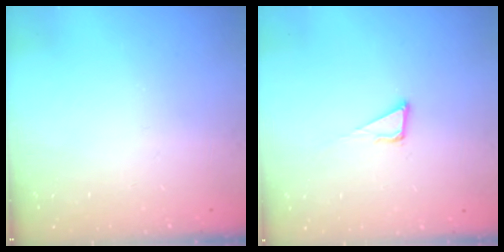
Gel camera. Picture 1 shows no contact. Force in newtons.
{"total": 3.8, "press": 3.7, "slide": 0.2}